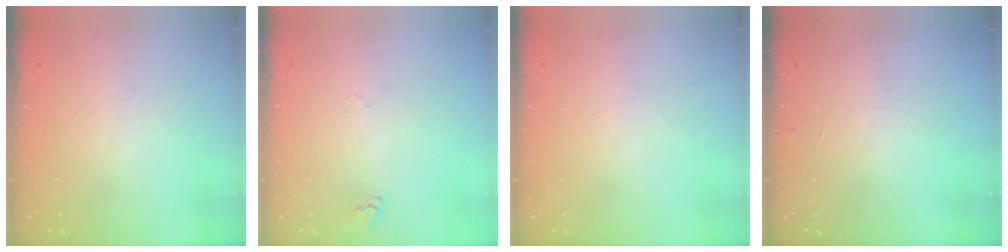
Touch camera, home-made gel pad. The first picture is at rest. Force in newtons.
{"total": 2.2, "press": 2.2, "slide": 0.2}
{"total": 0.0}
{"total": 2.9, "press": 2.9, "slide": 0.3}